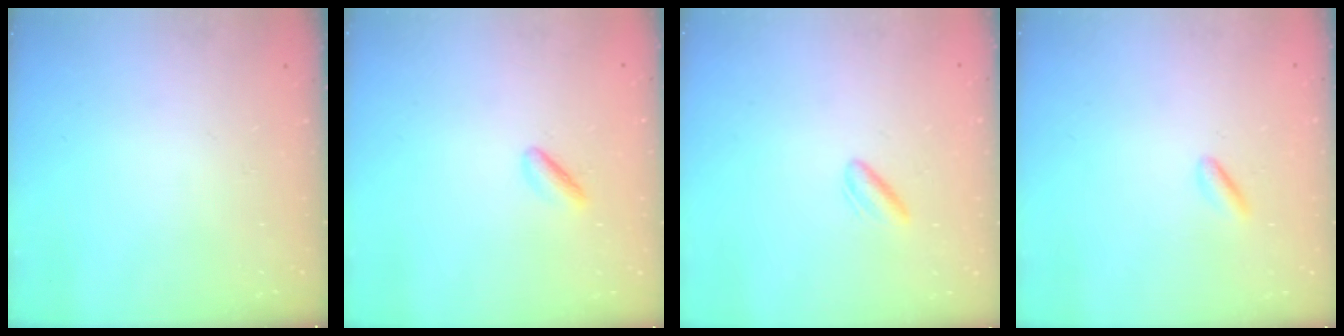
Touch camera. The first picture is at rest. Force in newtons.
{"total": 2.5, "press": 2.3, "slide": 0.8}
{"total": 2.9, "press": 2.6, "slide": 1.3}
{"total": 2.2, "press": 2.0, "slide": 0.9}